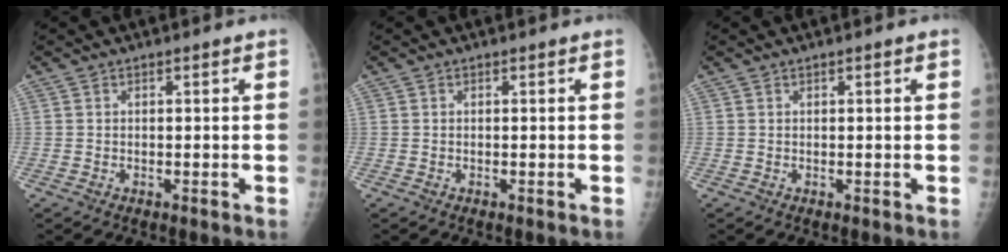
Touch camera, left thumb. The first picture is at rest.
{"total": 0.0}
{"total": 0.7, "force": [0.3, 0.1, 0.6], "torque": [-0.012, 0.003, 0.004]}